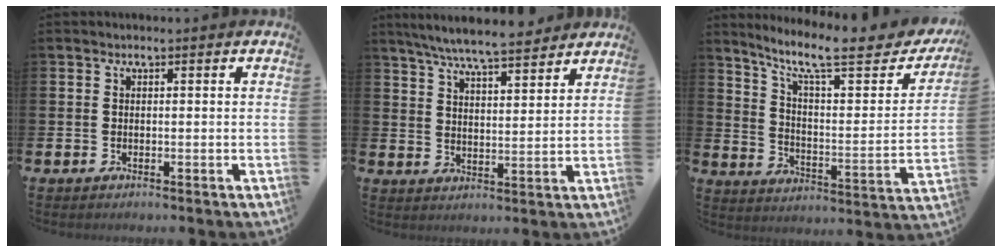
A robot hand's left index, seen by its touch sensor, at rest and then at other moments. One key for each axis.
{"total": 7.2, "fx": 6.8, "fy": 0.6, "fz": 2.4, "tx": -0.063, "ty": -0.036, "tz": 0.120}
{"total": 10.2, "fx": 7.8, "fy": 2.2, "fz": 6.2, "tx": -0.128, "ty": -0.055, "tz": 0.119}